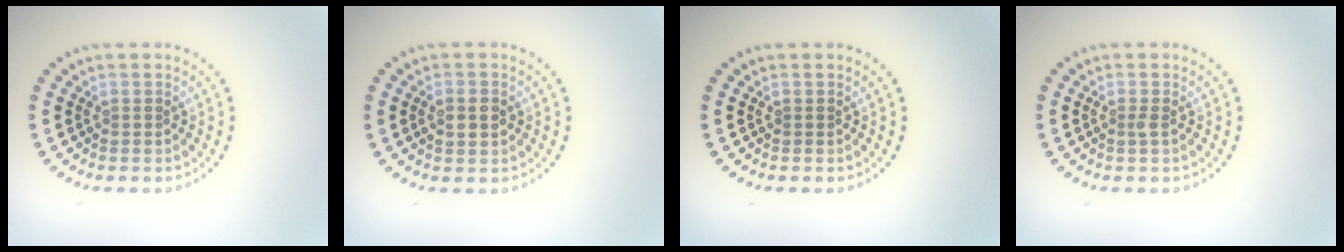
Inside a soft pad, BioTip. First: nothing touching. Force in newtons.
{"total": 1.7, "press": 1.7, "slide": 0.2}
{"total": 0.0}
{"total": 0.6, "press": 0.3, "slide": 0.4}